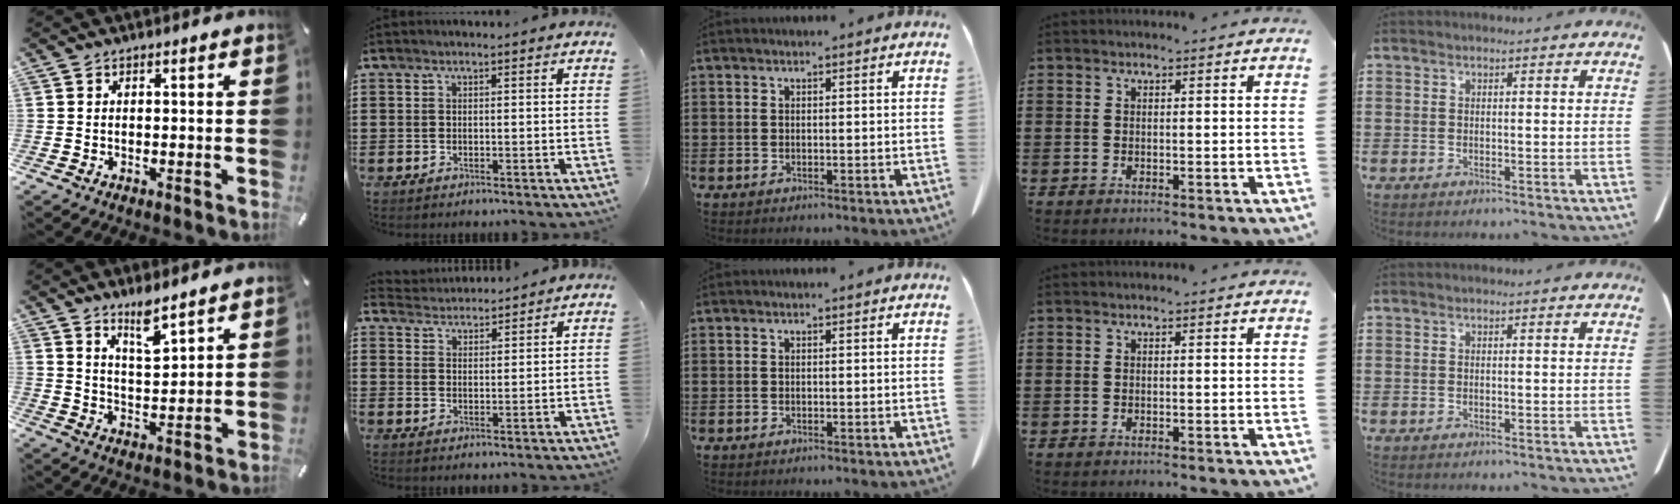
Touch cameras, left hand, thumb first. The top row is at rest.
{"thumb": {"total": 6.2, "force": [5.4, 1.1, 2.8], "torque": [-0.047, -0.038, 0.095]}, "index": {"total": 3.3, "force": [3.2, 0.3, -0.6], "torque": [-0.002, -0.011, 0.060]}}